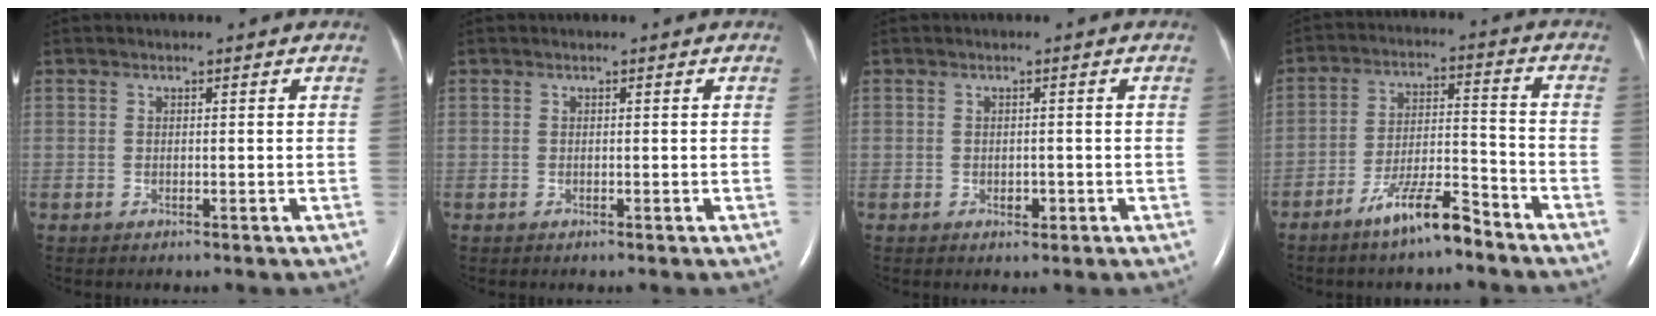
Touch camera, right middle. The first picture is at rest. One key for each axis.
{"total": 0.0}
{"total": 1.2, "fx": -0.4, "fy": 0.8, "fz": 0.8, "tx": -0.014, "ty": -0.001, "tz": -0.002}
{"total": 8.6, "fx": -6.6, "fy": 1.0, "fz": 5.4, "tx": -0.102, "ty": -0.008, "tz": -0.121}